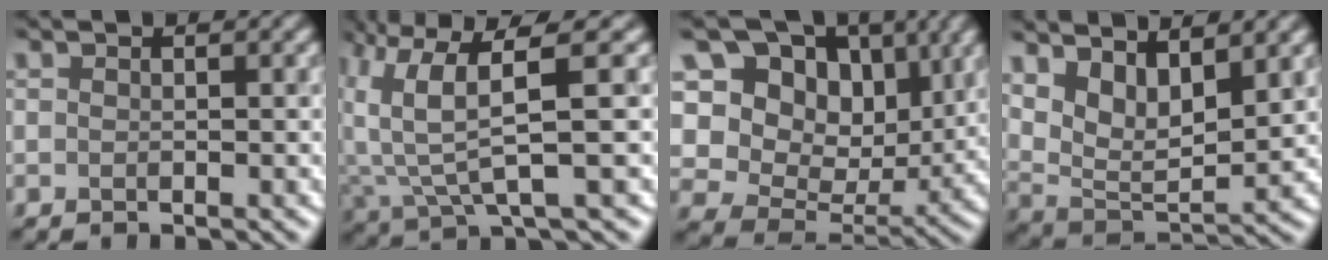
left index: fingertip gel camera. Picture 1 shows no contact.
{"total": 6.6, "force": [2.3, 1.3, 6.0], "torque": [-0.125, 0.003, 0.045]}
{"total": 13.3, "force": [5.4, 9.1, 8.0], "torque": [-0.149, 0.017, 0.081]}
{"total": 7.2, "force": [3.6, 3.1, 5.4], "torque": [-0.103, -0.010, 0.070]}